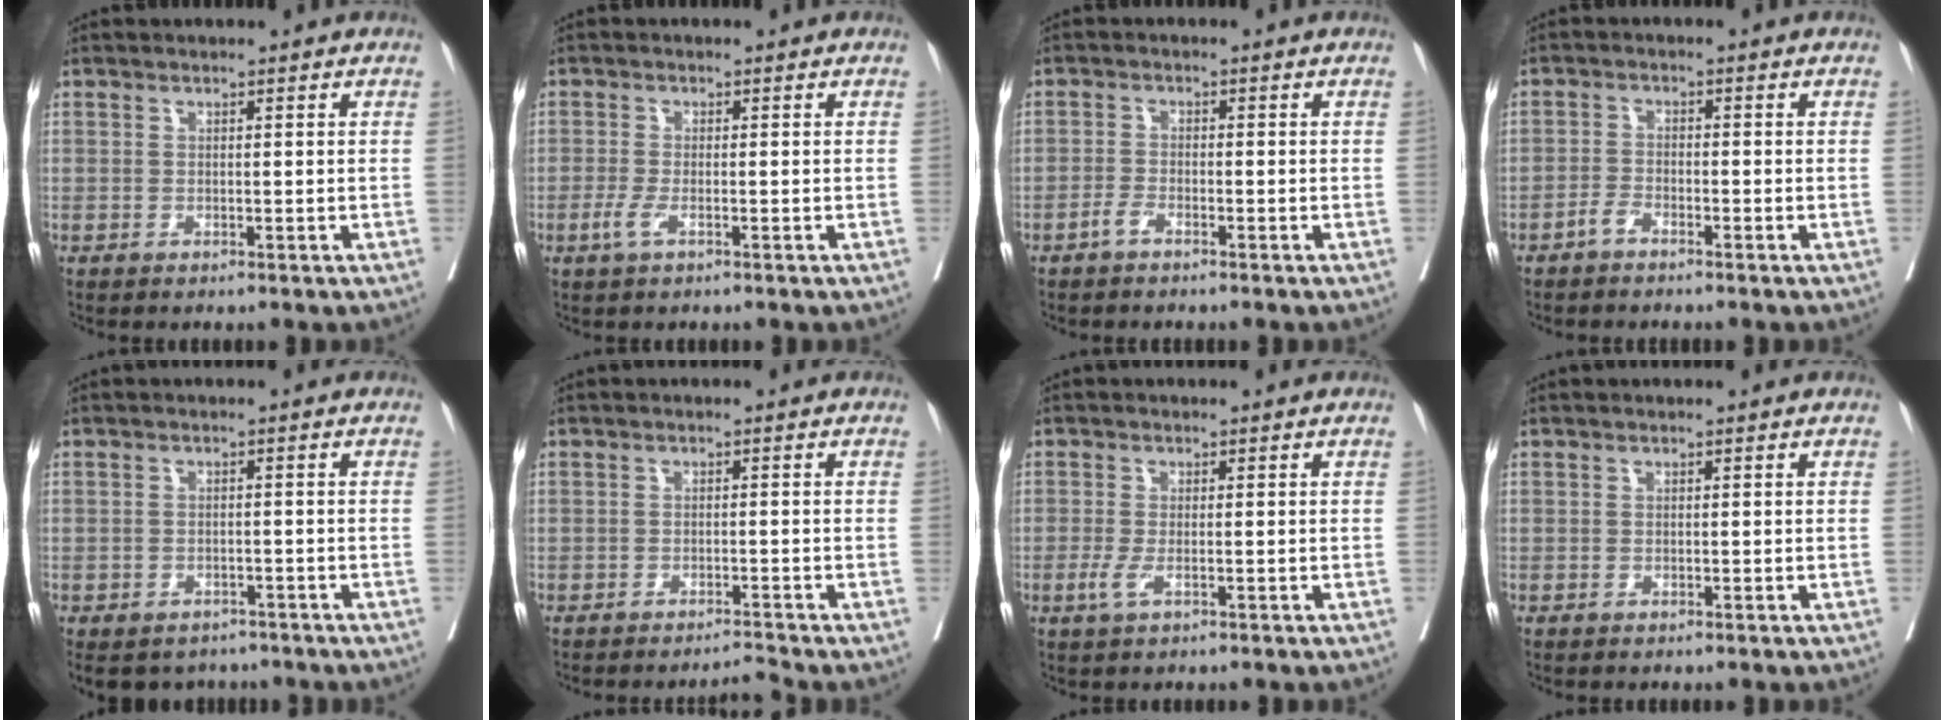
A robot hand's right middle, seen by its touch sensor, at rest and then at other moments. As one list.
[{"total": 2.2, "force": [-1.0, 0.6, 1.9], "torque": [-0.046, -0.004, -0.020]}, {"total": 1.6, "force": [-1.2, 0.4, 1.0], "torque": [-0.021, 0.000, -0.024]}, {"total": 1.3, "force": [-1.1, 0.6, 0.3], "torque": [-0.006, 0.002, -0.021]}, {"total": 8.1, "force": [-6.3, 4.8, 1.7], "torque": [-0.035, 0.000, -0.076]}, {"total": 1.6, "force": [-1.5, -0.6, -0.1], "torque": [0.004, -0.009, -0.022]}, {"total": 2.0, "force": [-0.7, 0.5, 1.8], "torque": [-0.042, -0.006, -0.013]}, {"total": 0.0}]